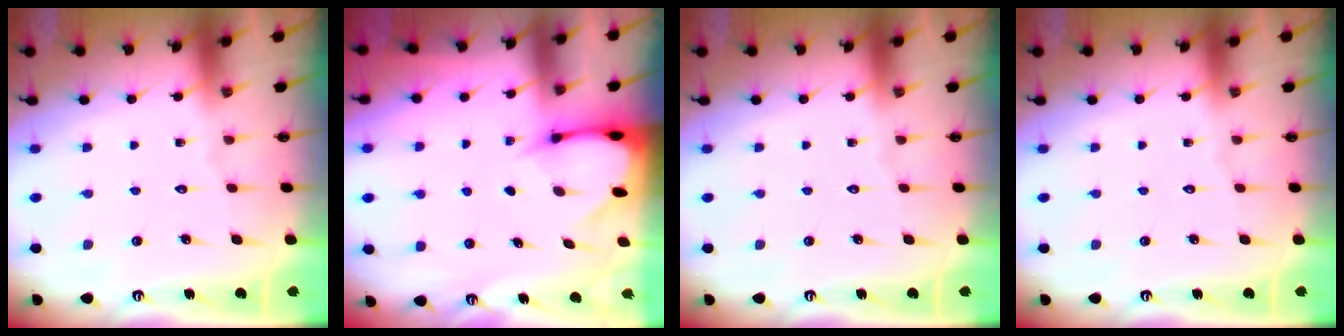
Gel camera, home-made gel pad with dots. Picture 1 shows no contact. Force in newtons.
{"total": 3.1, "press": 3.1, "slide": 0.4}
{"total": 0.0}
{"total": 0.0}